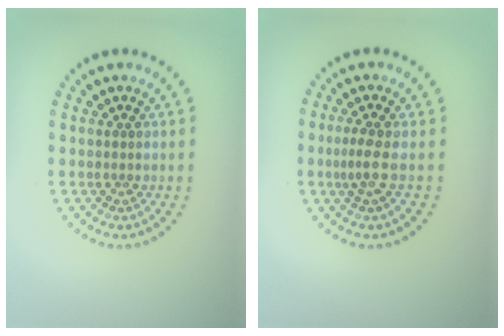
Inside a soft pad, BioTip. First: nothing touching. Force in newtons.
{"total": 1.8, "press": 1.3, "slide": 1.2}